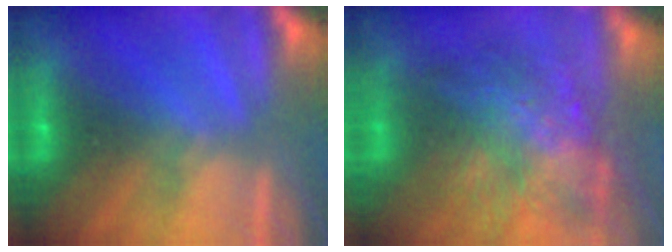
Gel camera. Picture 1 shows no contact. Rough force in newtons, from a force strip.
{"total": 11.3}